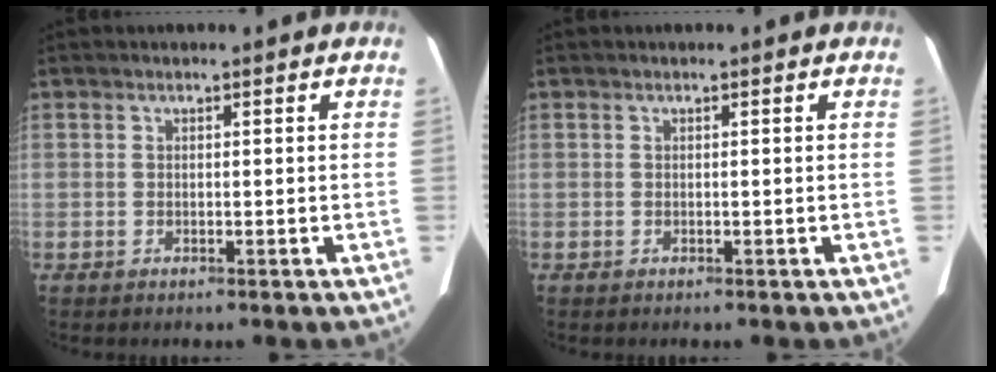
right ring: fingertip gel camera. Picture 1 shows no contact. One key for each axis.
{"total": 0.0}